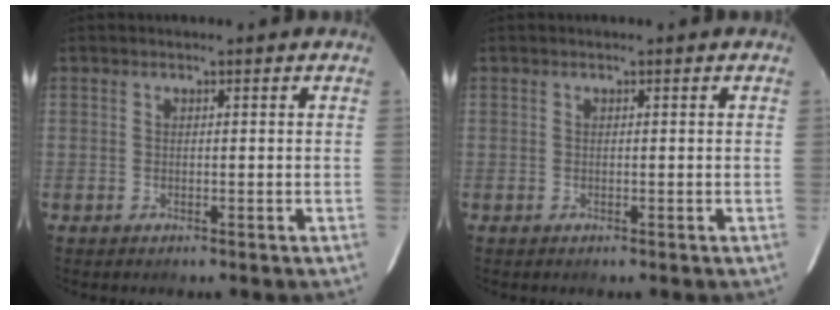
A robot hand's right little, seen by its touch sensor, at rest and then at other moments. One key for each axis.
{"total": 0.0}